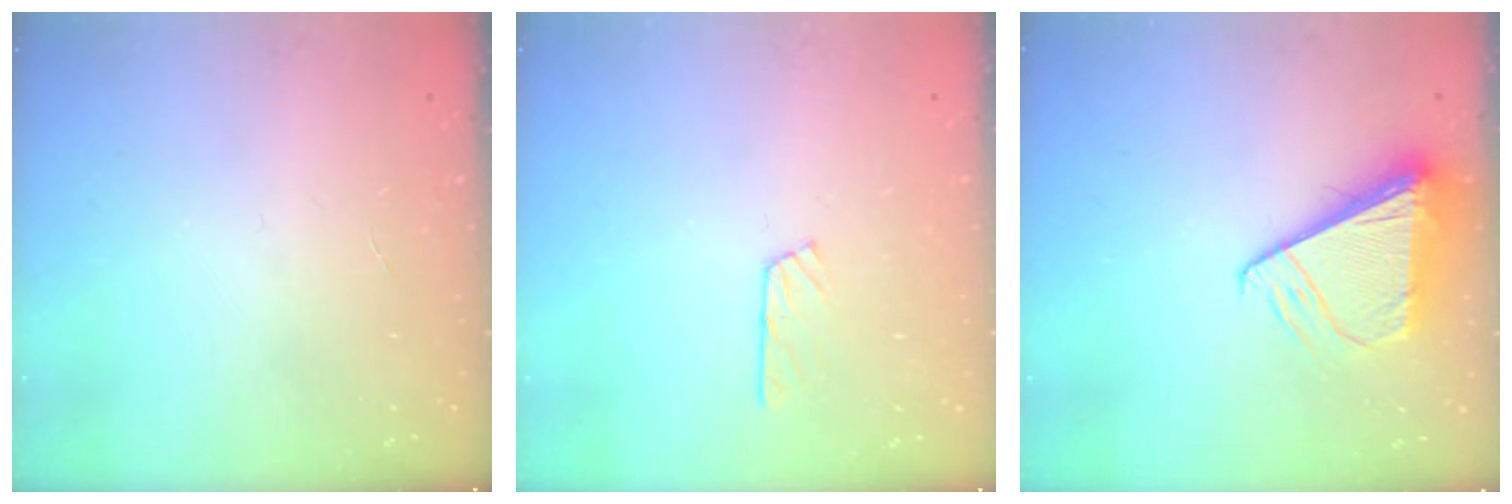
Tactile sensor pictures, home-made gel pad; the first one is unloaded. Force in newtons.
{"total": 5.8, "press": 5.8, "slide": 0.4}
{"total": 8.1, "press": 8.0, "slide": 0.9}